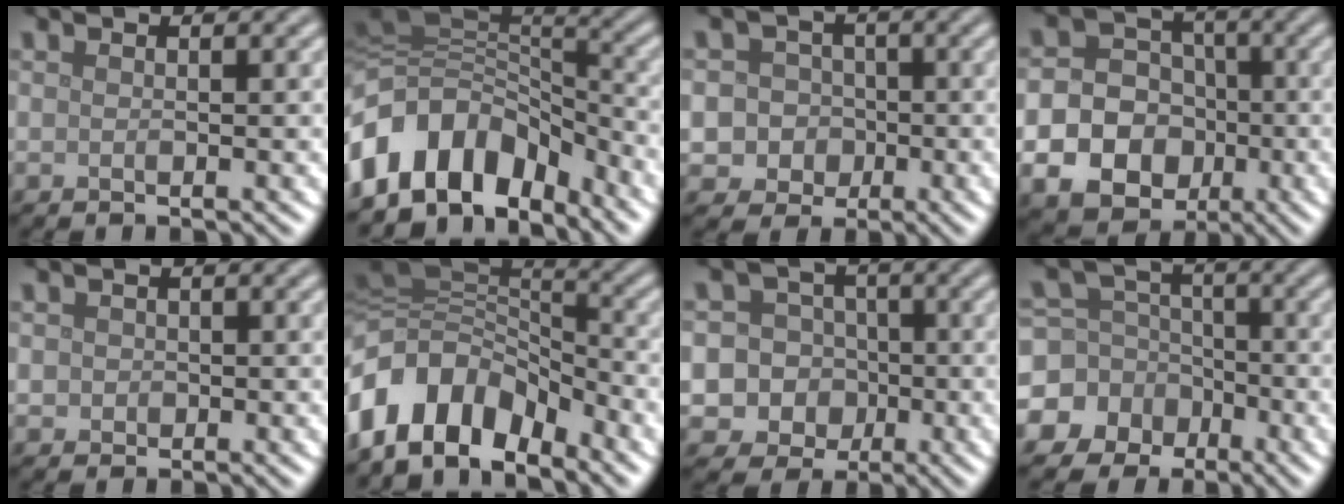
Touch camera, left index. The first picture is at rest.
{"total": 11.3, "force": [-6.1, 7.7, 5.5], "torque": [-0.109, 0.016, -0.115]}
{"total": 5.7, "force": [-1.0, 5.4, 1.5], "torque": [-0.004, 0.016, -0.043]}
{"total": 13.2, "force": [-3.5, 12.0, 4.2], "torque": [-0.097, -0.034, -0.072]}
{"total": 1.0, "force": [0.1, 1.0, 0.2], "torque": [0.003, -0.004, 0.002]}
{"total": 10.2, "force": [-5.7, 6.4, 5.5], "torque": [-0.103, 0.000, -0.112]}
{"total": 12.0, "force": [-2.3, 11.5, 2.7], "torque": [-0.071, 0.011, -0.062]}
{"total": 10.4, "force": [-4.4, 9.2, 1.9], "torque": [-0.064, -0.020, -0.098]}